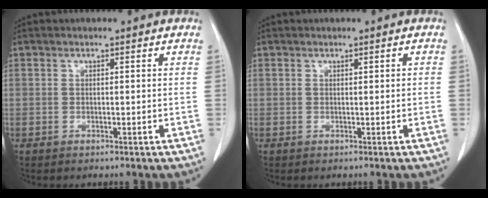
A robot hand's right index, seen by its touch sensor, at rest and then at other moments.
{"total": 0.0}